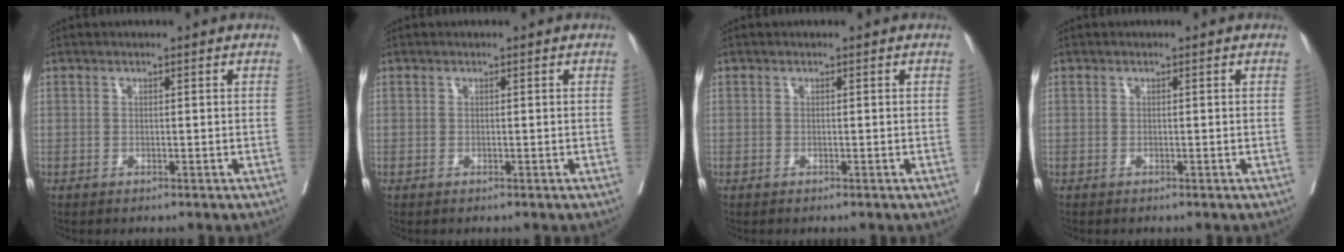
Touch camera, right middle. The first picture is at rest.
{"total": 0.0}
{"total": 0.0}
{"total": 0.6, "force": [0.4, -0.4, 0.0], "torque": [0.000, 0.000, 0.003]}